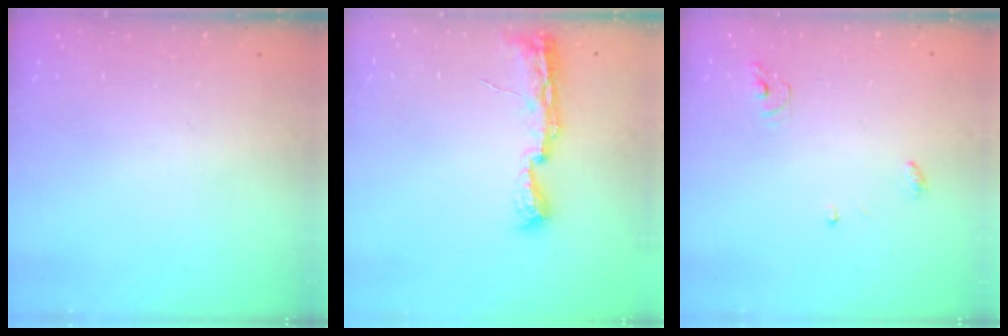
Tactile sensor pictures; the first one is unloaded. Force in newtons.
{"total": 8.5, "press": 8.5, "slide": 1.2}
{"total": 3.9, "press": 3.9, "slide": 0.2}